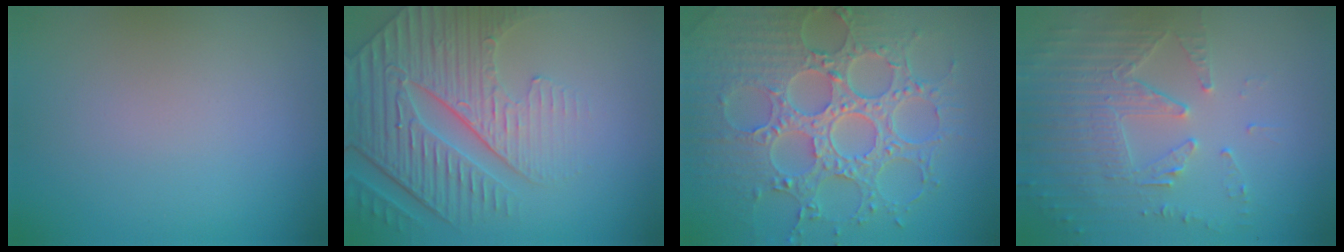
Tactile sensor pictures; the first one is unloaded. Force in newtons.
{"total": 6.1, "press": 5.2, "slide": 3.2}
{"total": 8.7, "press": 6.5, "slide": 5.8}
{"total": 5.6, "press": 3.7, "slide": 4.2}